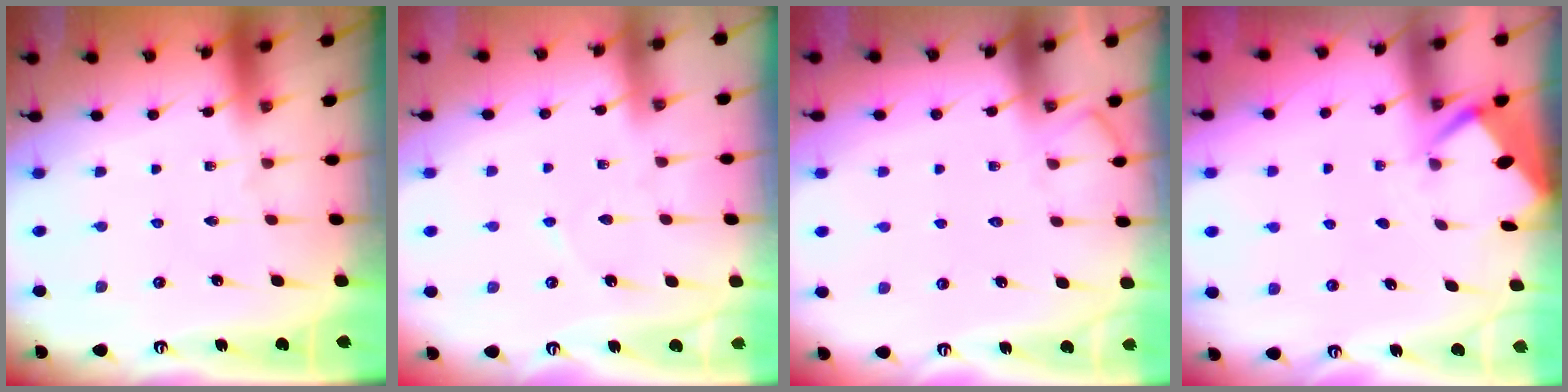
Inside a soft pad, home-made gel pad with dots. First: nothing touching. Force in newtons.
{"total": 2.6, "press": 2.5, "slide": 0.3}
{"total": 4.6, "press": 4.5, "slide": 0.6}
{"total": 2.6, "press": 2.6, "slide": 0.4}